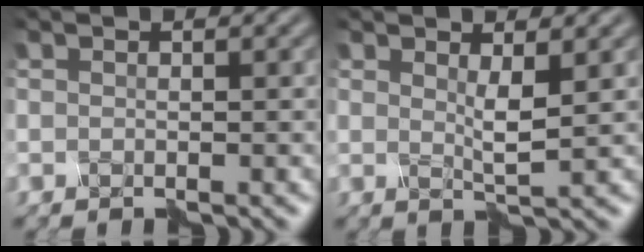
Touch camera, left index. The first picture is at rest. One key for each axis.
{"total": 1.4, "fx": 0.9, "fy": -0.1, "fz": 1.1, "tx": -0.027, "ty": -0.003, "tz": 0.019}